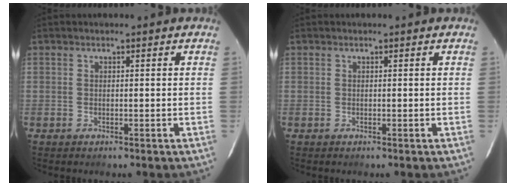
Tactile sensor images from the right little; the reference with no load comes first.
{"total": 0.0}